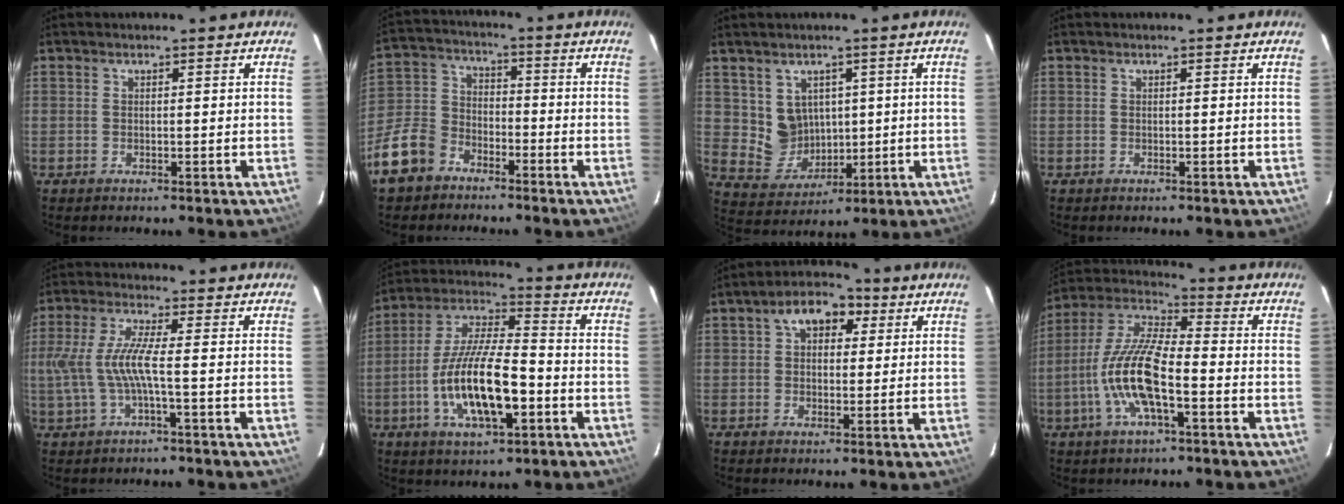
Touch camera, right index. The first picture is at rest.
{"total": 12.7, "force": [-8.1, 8.5, 4.7], "torque": [-0.132, 0.028, -0.153]}
{"total": 7.3, "force": [1.9, 6.8, 2.0], "torque": [-0.047, 0.002, 0.056]}
{"total": 0.0}
{"total": 7.9, "force": [-1.3, 0.8, 7.8], "torque": [-0.171, -0.001, -0.018]}
{"total": 16.3, "force": [-4.9, 5.1, 14.7], "torque": [-0.293, -0.004, -0.090]}
{"total": 7.5, "force": [2.8, 4.9, 4.9], "torque": [-0.079, 0.029, 0.042]}
{"total": 14.2, "force": [-4.4, 4.0, 12.9], "torque": [-0.268, -0.001, -0.091]}